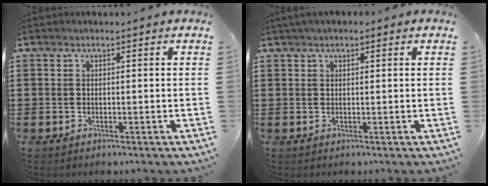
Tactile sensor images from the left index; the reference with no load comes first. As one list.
[{"total": 1.2, "force": [0.7, 0.5, 0.8], "torque": [-0.016, 0.004, 0.013]}]